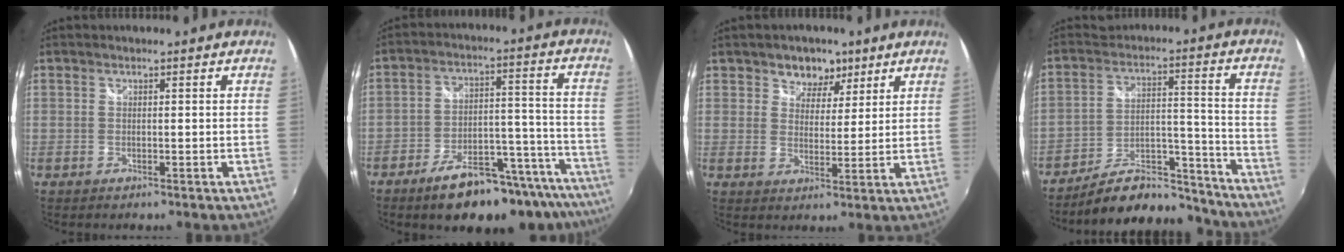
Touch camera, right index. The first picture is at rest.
{"total": 20.2, "force": [-16.0, 6.7, 10.5], "torque": [-0.144, 0.023, -0.204]}
{"total": 5.9, "force": [3.7, 4.3, 1.8], "torque": [-0.020, 0.000, 0.056]}
{"total": 16.3, "force": [-14.6, 5.9, 4.3], "torque": [-0.073, 0.039, -0.194]}